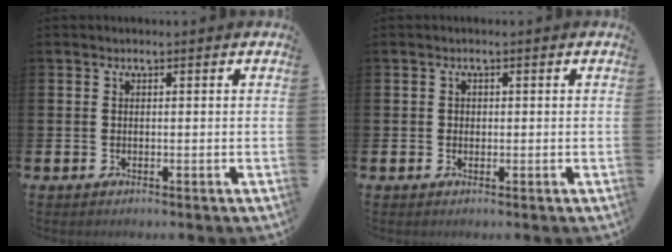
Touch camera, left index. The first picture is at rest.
{"total": 0.7, "force": [0.1, 0.7, 0.2], "torque": [0.004, 0.004, -0.002]}